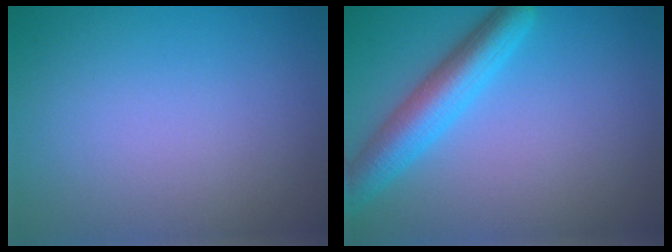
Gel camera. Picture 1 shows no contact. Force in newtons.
{"total": 5.1, "press": 5.1, "slide": 0.2}